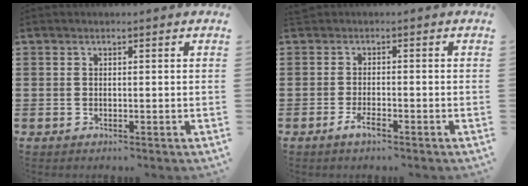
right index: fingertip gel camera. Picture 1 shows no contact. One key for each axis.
{"total": 2.2, "fx": -1.4, "fy": 0.6, "fz": 1.6, "tx": -0.036, "ty": -0.003, "tz": -0.028}